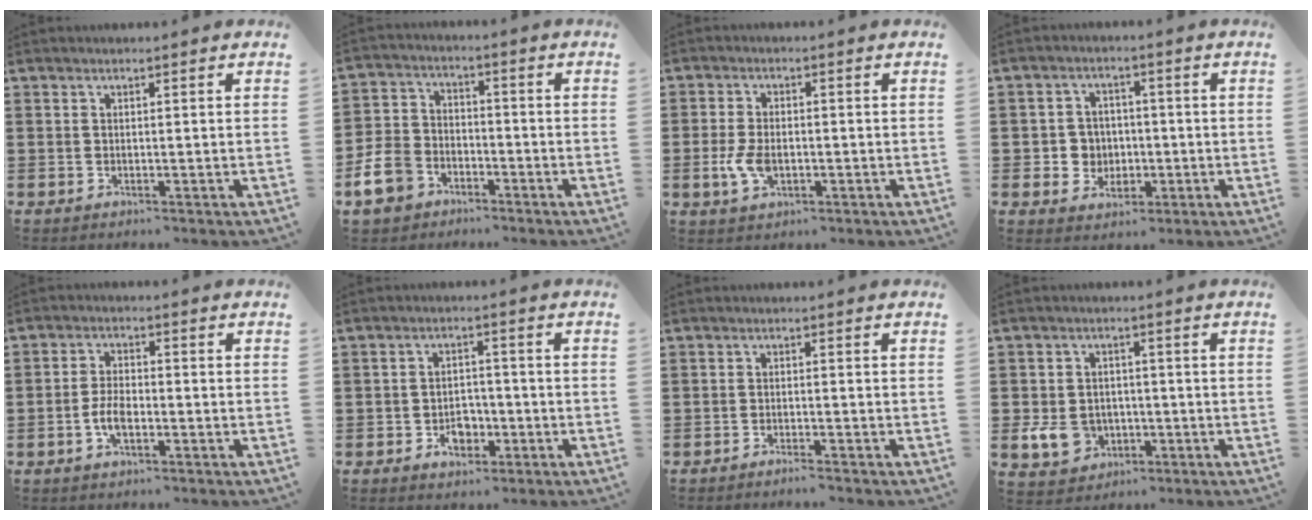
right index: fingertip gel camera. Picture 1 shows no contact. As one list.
[{"total": 7.4, "force": [-4.7, 5.1, 2.8], "torque": [-0.099, 0.013, -0.101]}, {"total": 4.6, "force": [-1.0, 2.6, 3.6], "torque": [-0.091, -0.008, -0.023]}, {"total": 4.4, "force": [-0.5, 4.2, 1.3], "torque": [-0.042, 0.012, -0.011]}, {"total": 4.1, "force": [-1.4, 1.9, 3.3], "torque": [-0.080, 0.001, -0.032]}, {"total": 3.9, "force": [-1.6, 2.7, 2.2], "torque": [-0.036, 0.001, -0.032]}, {"total": 1.2, "force": [-1.2, -0.1, 0.3], "torque": [-0.005, 0.003, -0.023]}, {"total": 5.9, "force": [-1.5, 4.8, 3.1], "torque": [-0.084, 0.002, -0.029]}]